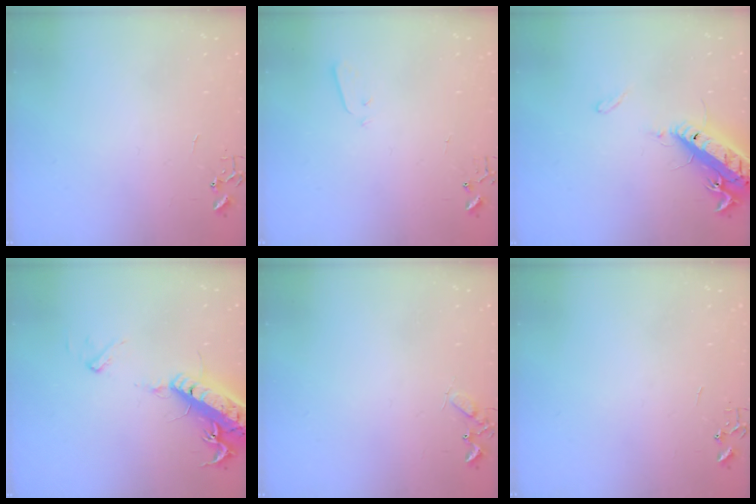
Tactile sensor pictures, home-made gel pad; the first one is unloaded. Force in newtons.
{"total": 2.1, "press": 2.0, "slide": 0.4}
{"total": 16.2, "press": 15.7, "slide": 3.6}
{"total": 18.9, "press": 18.5, "slide": 3.9}
{"total": 4.6, "press": 4.6, "slide": 0.6}
{"total": 0.0}